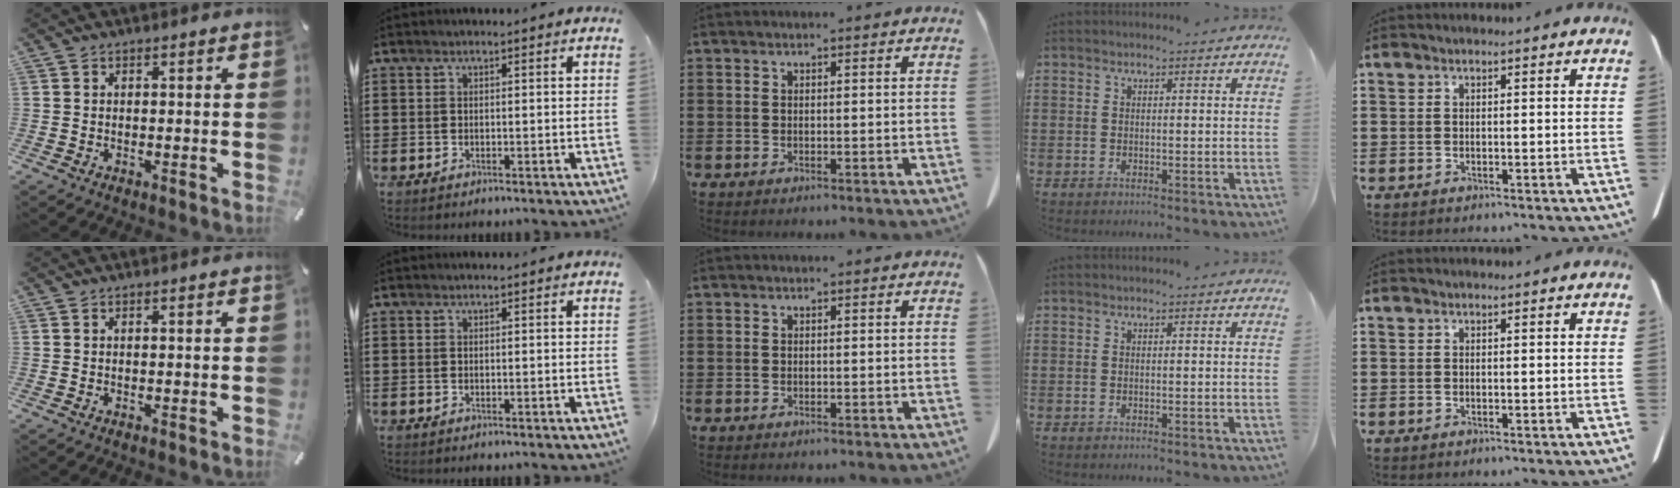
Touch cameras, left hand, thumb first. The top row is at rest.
{}